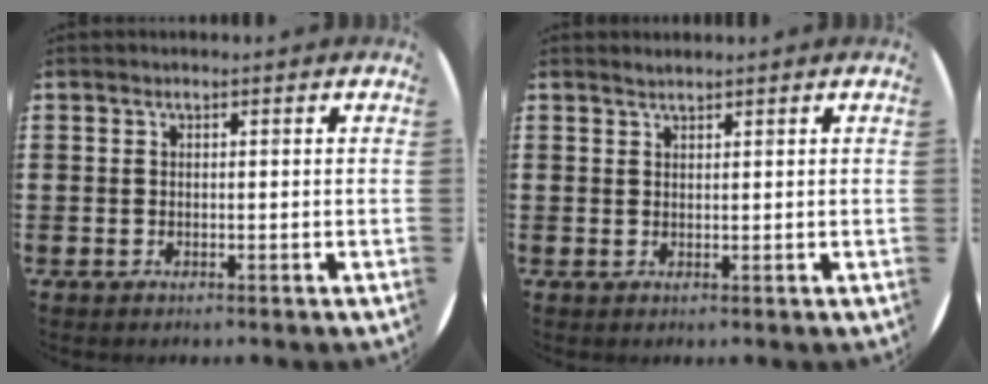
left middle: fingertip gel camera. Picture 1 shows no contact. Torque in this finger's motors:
{"motor_torque": [0.23, -0.32, -0.01, -0.01]}